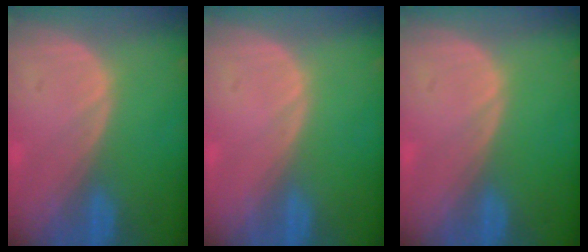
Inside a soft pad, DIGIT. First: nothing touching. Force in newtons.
{"total": 0.0}
{"total": 0.0}